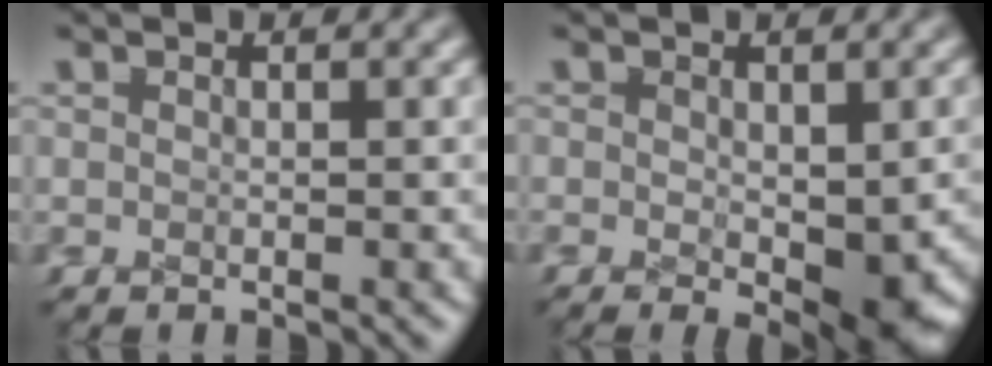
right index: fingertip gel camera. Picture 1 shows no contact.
{"total": 3.4, "force": [-1.2, 1.4, 2.9], "torque": [-0.047, -0.027, -0.008]}